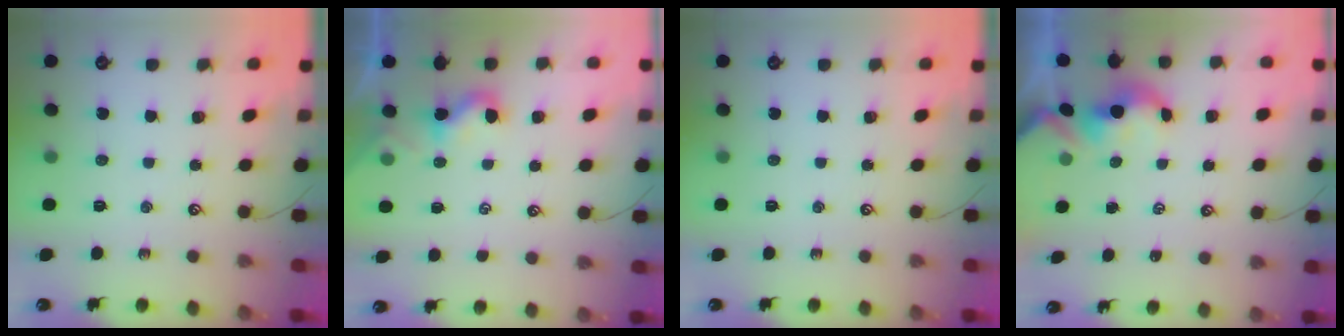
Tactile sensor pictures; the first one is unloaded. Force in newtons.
{"total": 2.1, "press": 2.1, "slide": 0.2}
{"total": 0.0}
{"total": 1.6, "press": 1.6, "slide": 0.2}